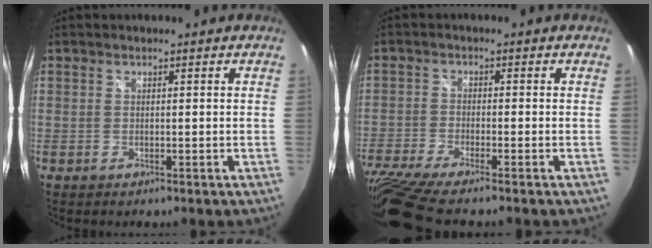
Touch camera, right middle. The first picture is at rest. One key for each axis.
{"total": 11.1, "fx": -9.3, "fy": 0.3, "fz": 6.1, "tx": -0.146, "ty": -0.050, "tz": -0.169}